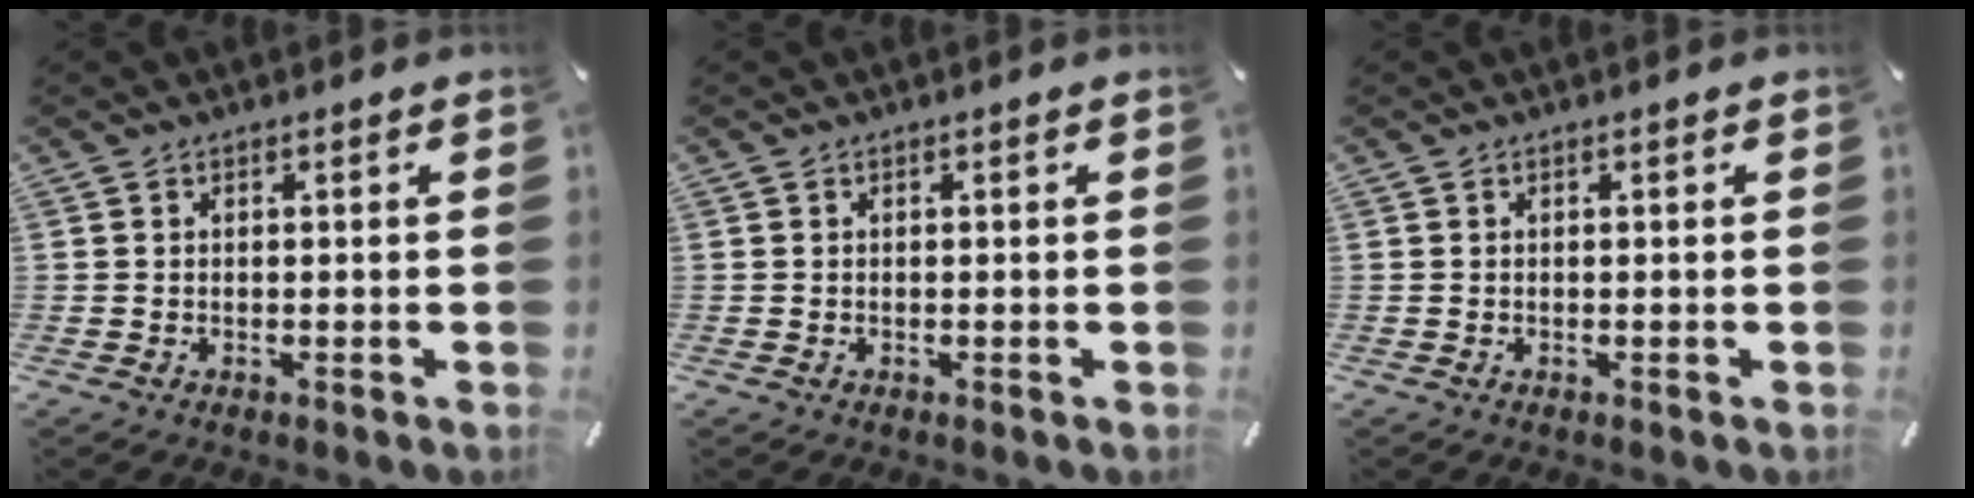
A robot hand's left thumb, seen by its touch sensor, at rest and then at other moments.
{"total": 0.0}
{"total": 0.0}